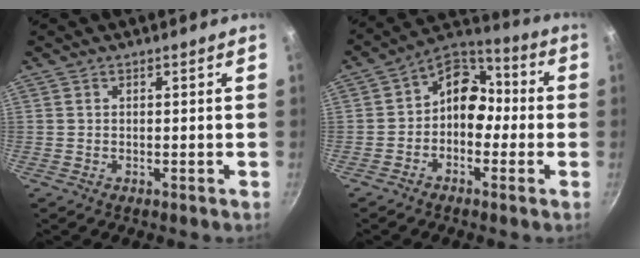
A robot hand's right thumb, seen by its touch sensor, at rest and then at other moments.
{"total": 9.9, "force": [-1.2, 7.6, 6.4], "torque": [-0.052, 0.048, -0.041]}